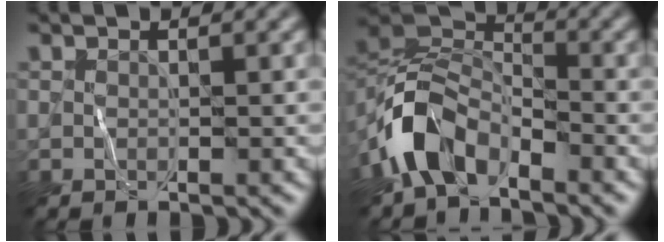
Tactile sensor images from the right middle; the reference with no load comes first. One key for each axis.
{"total": 6.4, "fx": -4.1, "fy": 3.5, "fz": 3.5, "tx": -0.059, "ty": 0.002, "tz": -0.093}